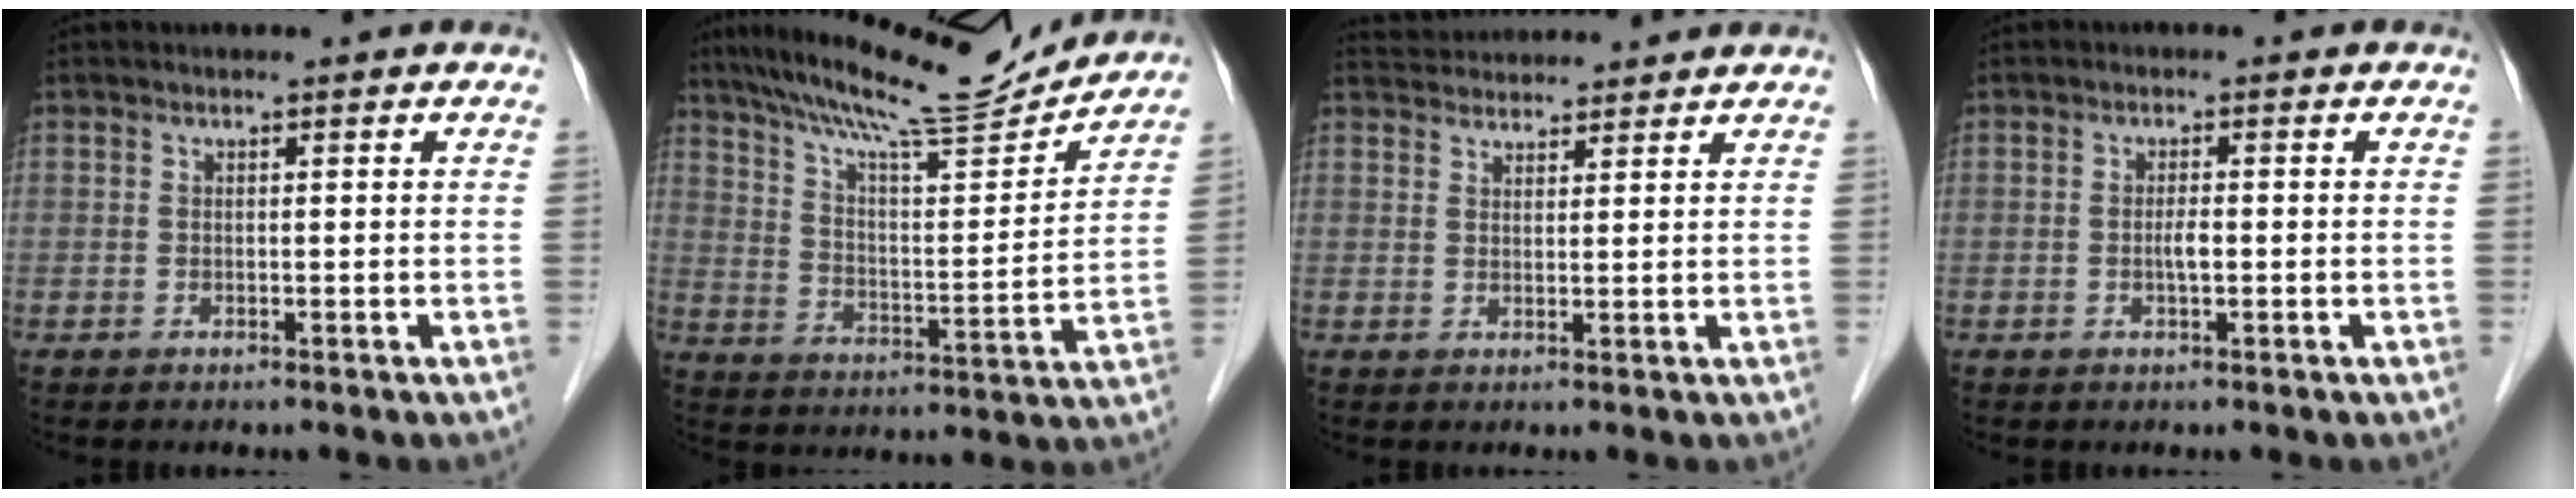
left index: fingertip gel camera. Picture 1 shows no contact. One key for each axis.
{"total": 17.9, "fx": 16.4, "fy": 1.1, "fz": 7.1, "tx": -0.127, "ty": -0.006, "tz": 0.256}
{"total": 7.4, "fx": 7.2, "fy": 1.2, "fz": 1.4, "tx": -0.026, "ty": 0.032, "tz": 0.111}
{"total": 1.6, "fx": -0.5, "fy": 0.3, "fz": 1.5, "tx": -0.028, "ty": -0.002, "tz": -0.009}